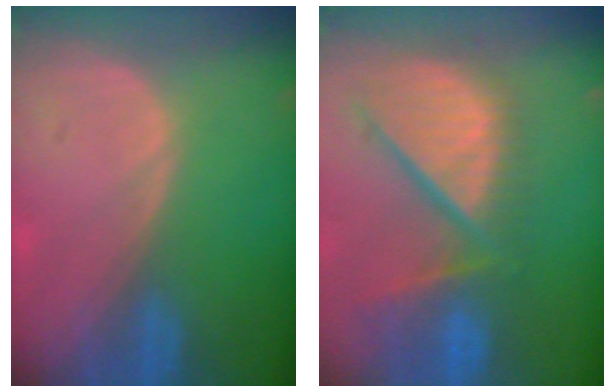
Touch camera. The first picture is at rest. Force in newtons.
{"total": 12.5, "press": 10.7, "slide": 6.5}